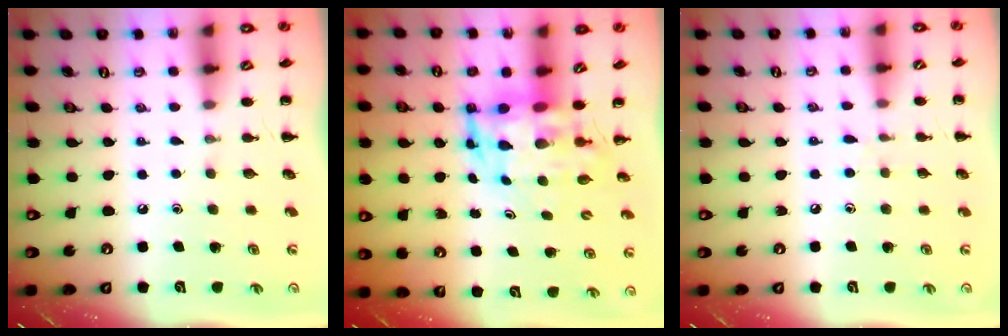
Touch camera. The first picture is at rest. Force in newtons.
{"total": 5.5, "press": 5.2, "slide": 1.7}
{"total": 3.8, "press": 3.4, "slide": 1.7}